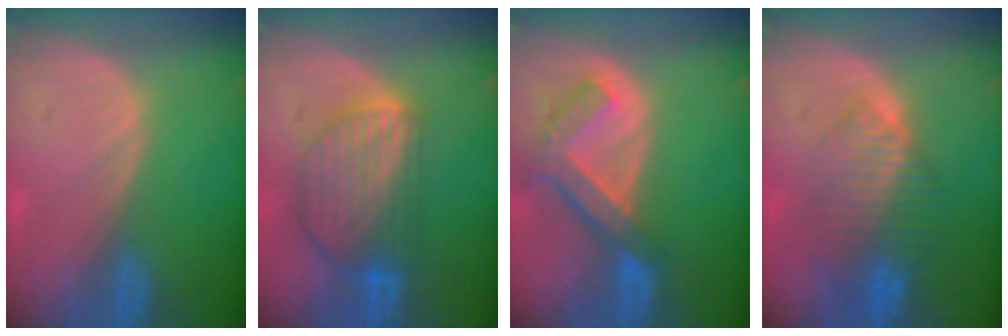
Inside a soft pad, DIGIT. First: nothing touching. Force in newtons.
{"total": 8.9, "press": 7.7, "slide": 4.4}
{"total": 7.6, "press": 6.6, "slide": 3.7}
{"total": 8.4, "press": 7.2, "slide": 4.3}